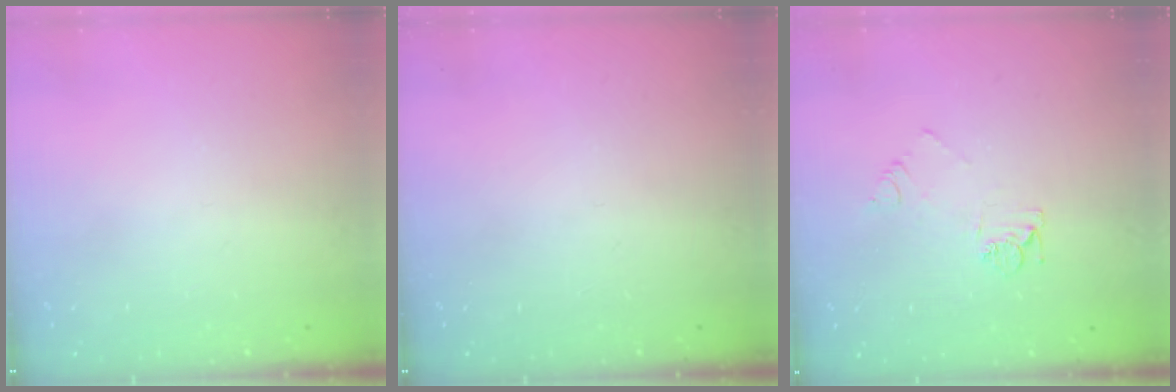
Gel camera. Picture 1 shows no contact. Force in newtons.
{"total": 0.0}
{"total": 5.6, "press": 5.6, "slide": 0.5}